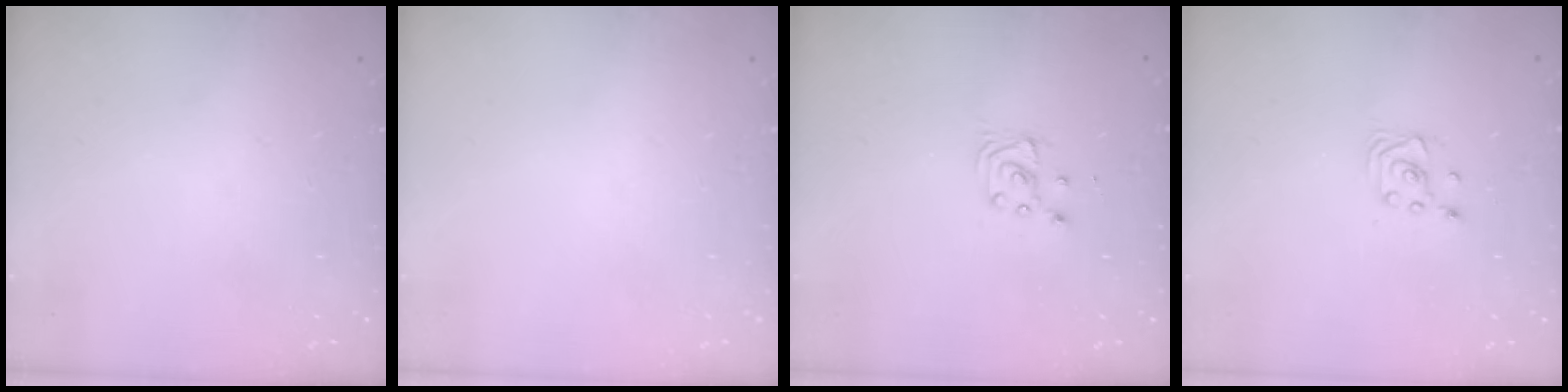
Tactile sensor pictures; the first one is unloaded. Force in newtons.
{"total": 0.0}
{"total": 2.9, "press": 2.9, "slide": 0.4}
{"total": 2.6, "press": 2.6, "slide": 0.2}